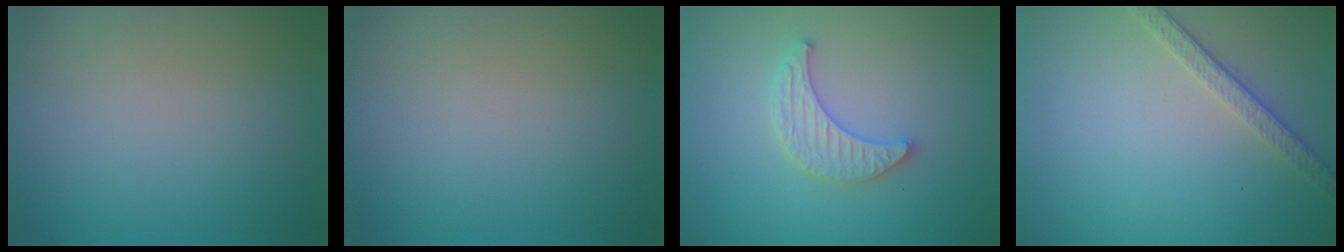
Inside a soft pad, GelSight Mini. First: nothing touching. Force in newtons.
{"total": 0.0}
{"total": 2.9, "press": 2.9, "slide": 0.7}
{"total": 2.5, "press": 2.1, "slide": 1.4}